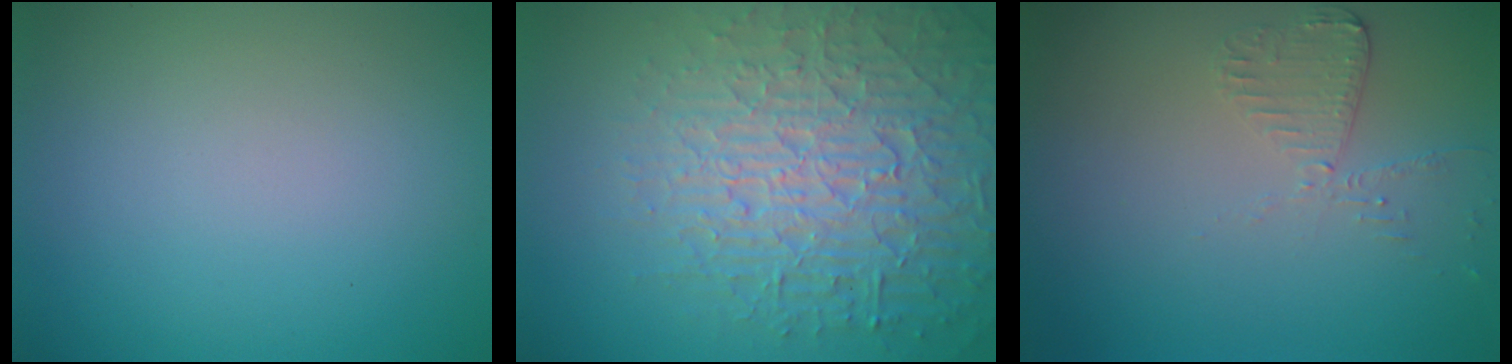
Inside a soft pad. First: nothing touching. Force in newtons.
{"total": 6.8, "press": 6.6, "slide": 1.7}
{"total": 2.0, "press": 2.0, "slide": 0.3}